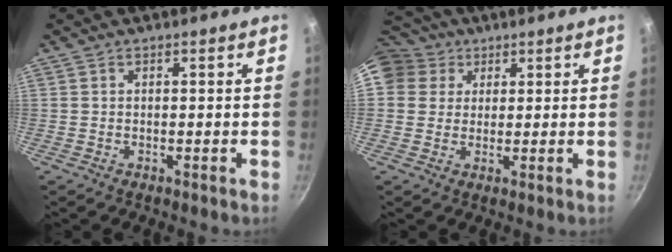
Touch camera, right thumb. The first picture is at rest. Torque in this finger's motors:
{"motor_torque": [0.77, 0.82, 0.86, -0.15, 0.18]}